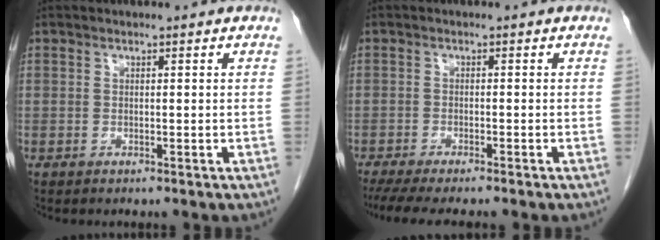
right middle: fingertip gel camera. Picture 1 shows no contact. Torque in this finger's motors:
{"motor_torque": [1.12, -1.02, 0.14, 0.07]}